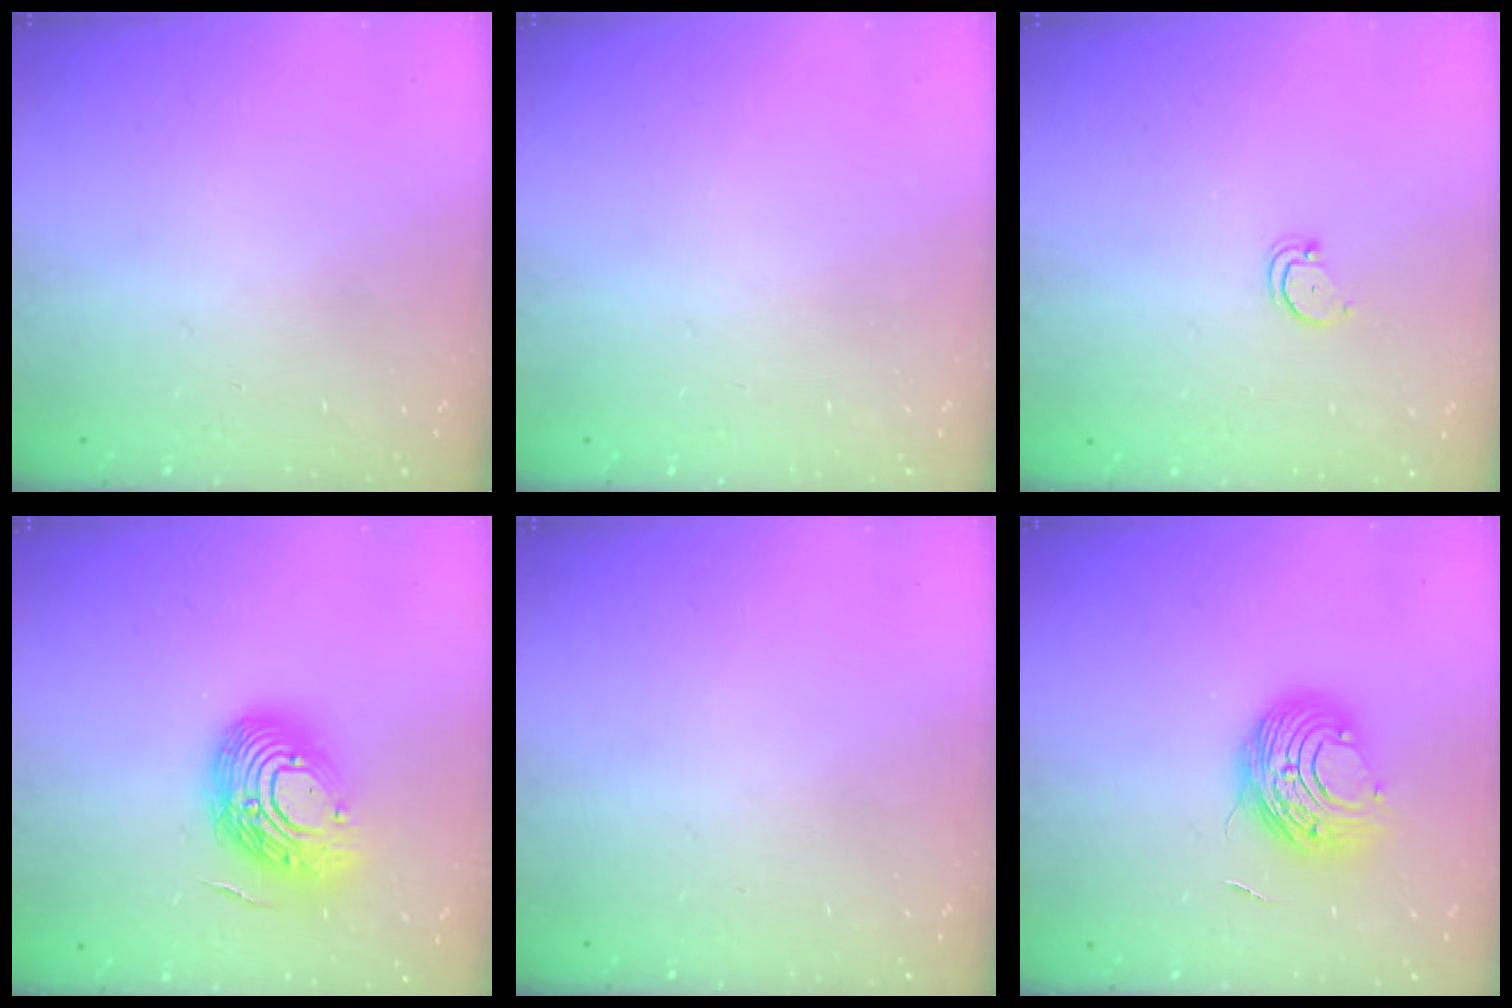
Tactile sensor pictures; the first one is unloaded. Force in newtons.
{"total": 0.0}
{"total": 2.7, "press": 2.7, "slide": 0.2}
{"total": 16.2, "press": 16.1, "slide": 1.8}
{"total": 0.0}
{"total": 9.6, "press": 9.5, "slide": 1.2}